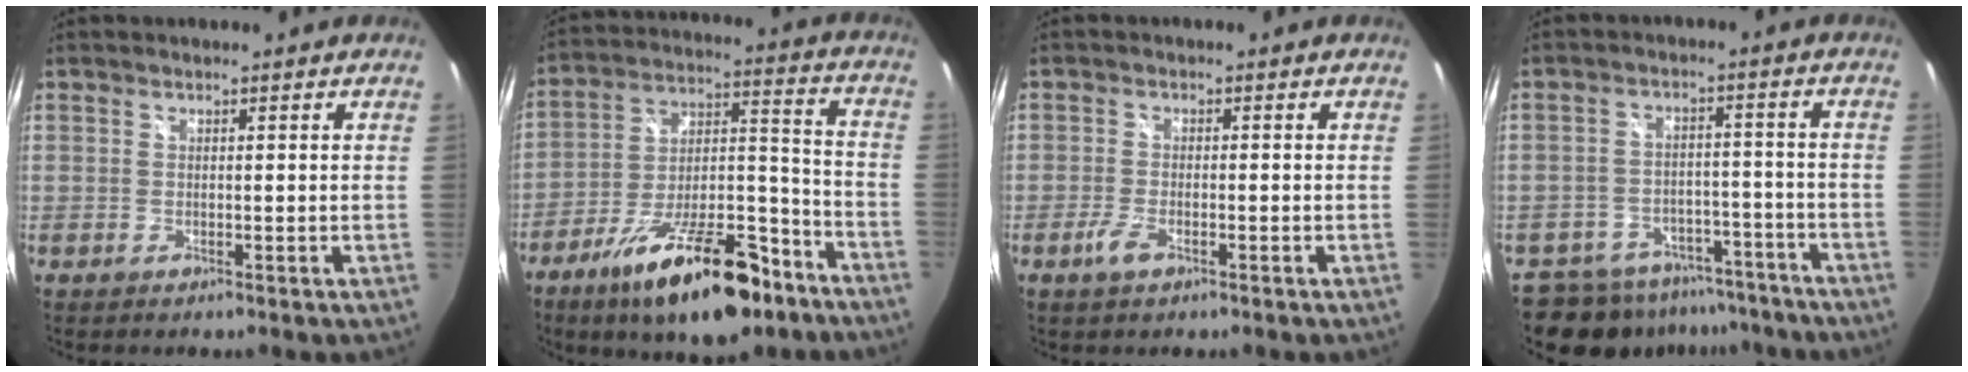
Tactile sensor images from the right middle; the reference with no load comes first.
{"total": 22.0, "force": [-14.3, 7.7, 14.9], "torque": [-0.248, -0.003, -0.221]}
{"total": 2.8, "force": [-1.7, 1.1, 2.0], "torque": [-0.052, -0.004, -0.033]}
{"total": 14.5, "force": [-11.7, 7.4, 4.3], "torque": [-0.106, 0.016, -0.154]}